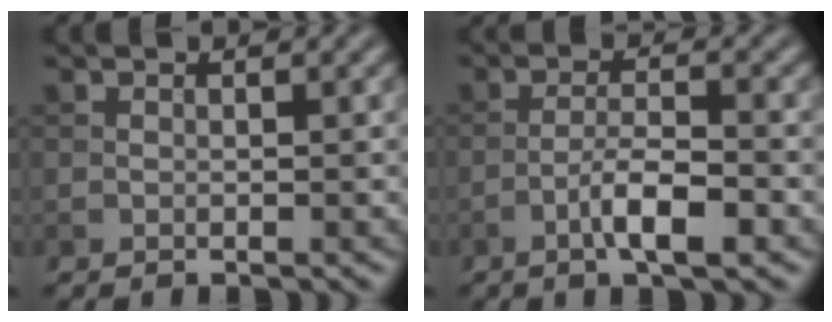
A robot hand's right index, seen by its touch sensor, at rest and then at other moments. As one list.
[{"total": 4.3, "force": [-2.1, 0.9, 3.6], "torque": [-0.066, 0.007, -0.042]}]